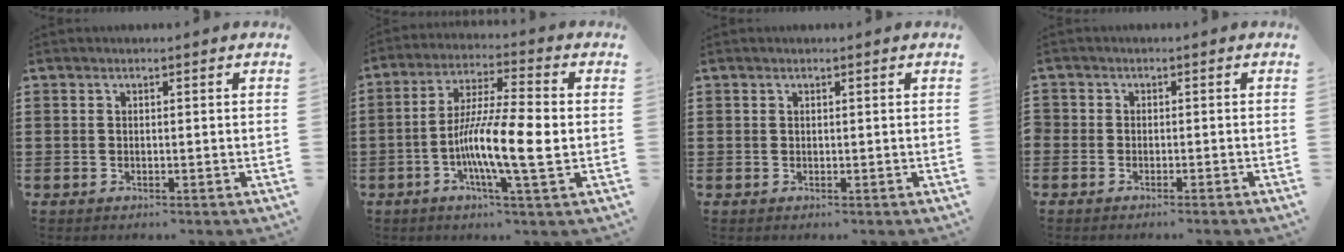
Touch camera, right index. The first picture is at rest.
{"total": 11.4, "force": [-2.3, 1.4, 11.0], "torque": [-0.214, -0.008, -0.049]}
{"total": 0.0}
{"total": 1.1, "force": [-1.1, 0.2, 0.0], "torque": [-0.004, 0.004, -0.023]}